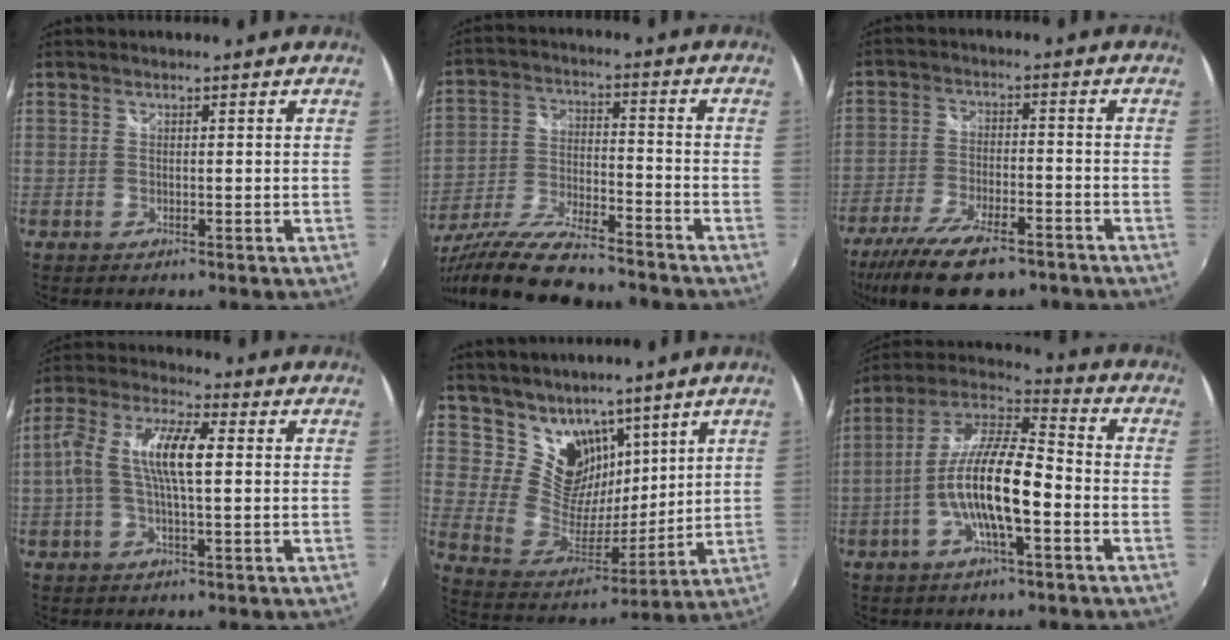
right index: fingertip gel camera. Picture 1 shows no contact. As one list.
[{"total": 18.8, "force": [-15.9, 3.1, 9.5], "torque": [-0.195, -0.048, -0.275]}, {"total": 15.5, "force": [-11.6, 5.0, 9.0], "torque": [-0.195, -0.038, -0.192]}, {"total": 11.2, "force": [0.7, 3.3, 10.7], "torque": [-0.219, 0.019, 0.010]}, {"total": 13.9, "force": [9.4, 8.8, 5.0], "torque": [-0.101, 0.004, 0.190]}, {"total": 15.0, "force": [-4.2, 3.6, 13.9], "torque": [-0.265, 0.003, -0.080]}]